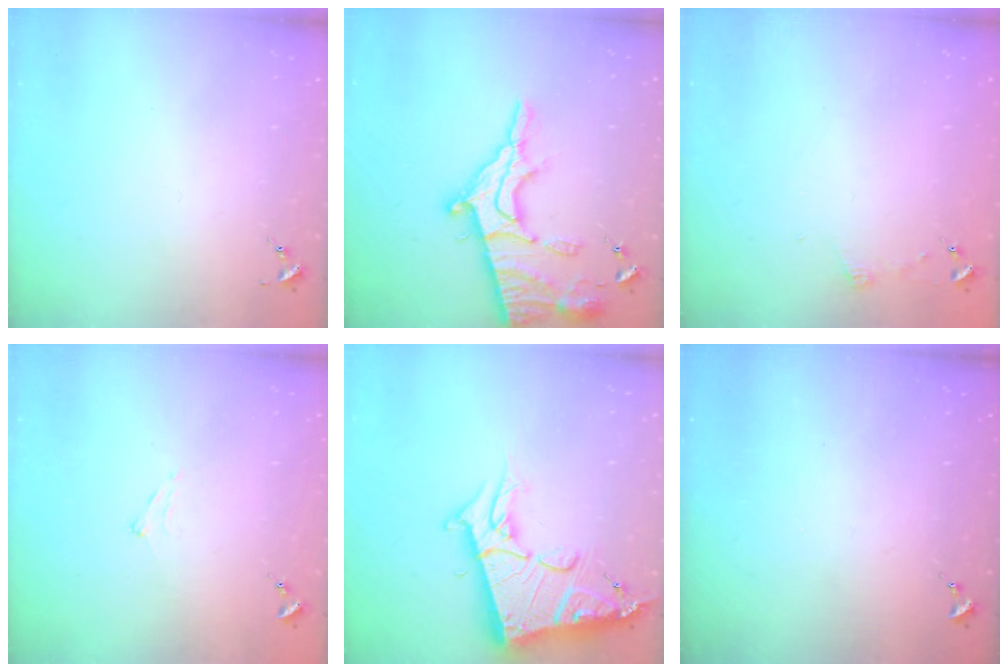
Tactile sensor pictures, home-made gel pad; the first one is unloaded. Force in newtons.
{"total": 19.8, "press": 19.8, "slide": 1.8}
{"total": 3.6, "press": 3.6, "slide": 0.4}
{"total": 6.0, "press": 6.0, "slide": 0.6}
{"total": 18.5, "press": 18.4, "slide": 1.8}
{"total": 0.0}